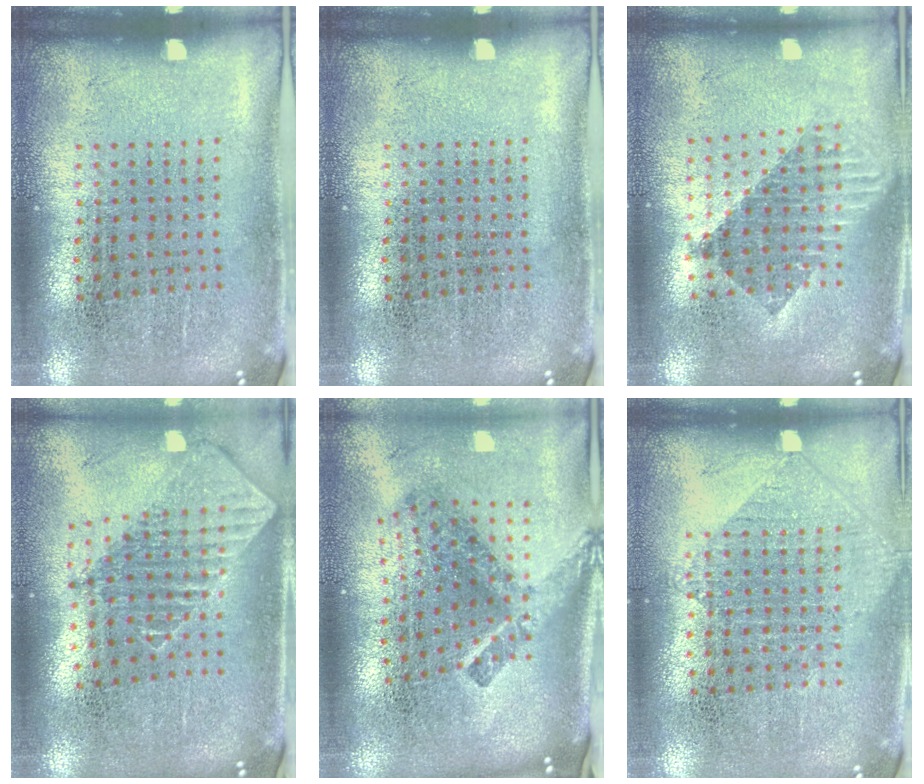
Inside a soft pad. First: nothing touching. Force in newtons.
{"total": 0.0}
{"total": 1.6, "press": 1.4, "slide": 0.9}
{"total": 2.1, "press": 1.6, "slide": 1.3}
{"total": 2.7, "press": 1.7, "slide": 2.1}
{"total": 1.0, "press": 0.9, "slide": 0.4}